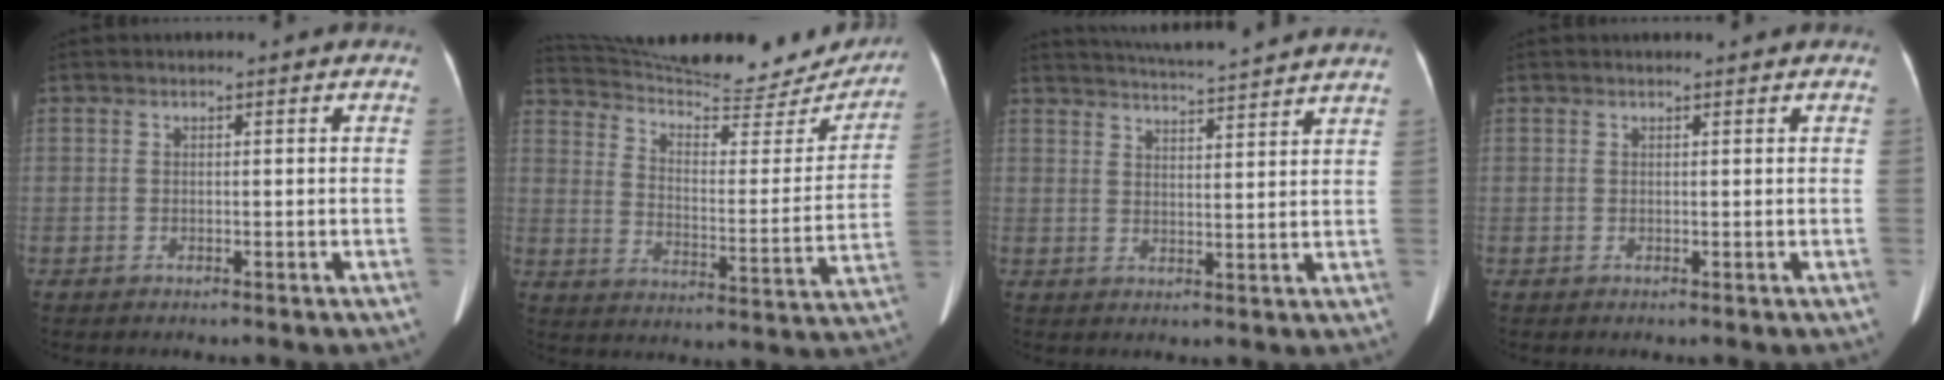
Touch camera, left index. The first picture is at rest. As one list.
[{"total": 25.7, "force": [23.9, 5.2, 7.8], "torque": [-0.127, -0.049, 0.318]}, {"total": 14.4, "force": [13.4, -0.4, 5.1], "torque": [-0.091, 0.003, 0.177]}, {"total": 1.4, "force": [1.3, 0.1, 0.4], "torque": [-0.009, 0.010, 0.020]}]